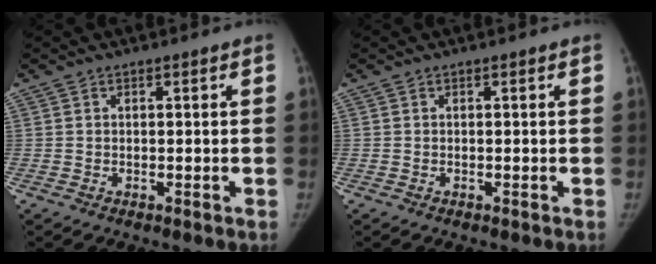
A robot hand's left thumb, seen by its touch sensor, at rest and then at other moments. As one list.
[{"total": 0.0}]